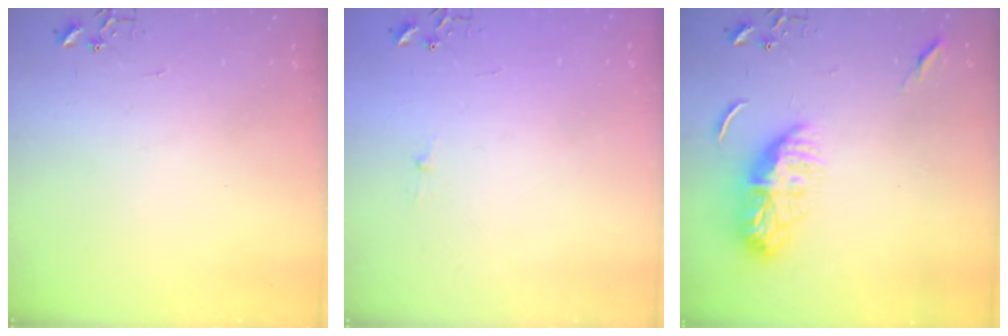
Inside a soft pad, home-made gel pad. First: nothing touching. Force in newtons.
{"total": 2.6, "press": 2.5, "slide": 0.4}
{"total": 12.5, "press": 12.5, "slide": 1.1}